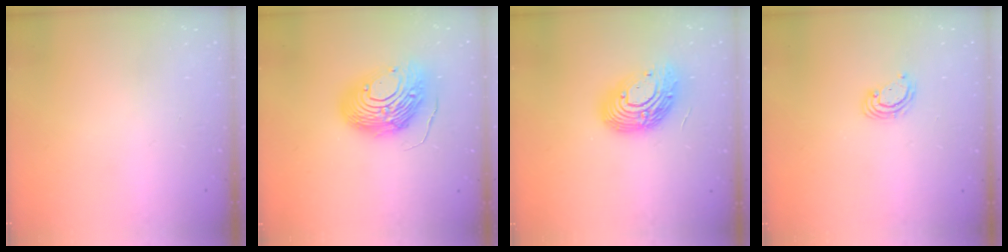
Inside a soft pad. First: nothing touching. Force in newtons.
{"total": 16.2, "press": 16.2, "slide": 1.3}
{"total": 15.7, "press": 15.7, "slide": 1.1}
{"total": 2.8, "press": 2.8, "slide": 0.3}